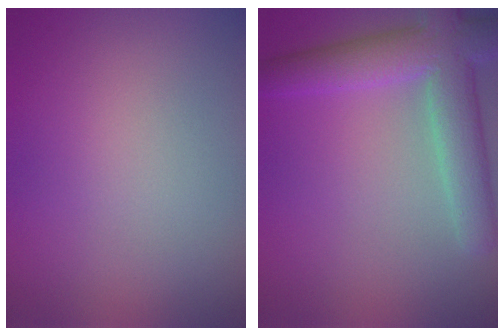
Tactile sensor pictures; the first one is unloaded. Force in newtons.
{"total": 6.6, "press": 6.6, "slide": 0.4}